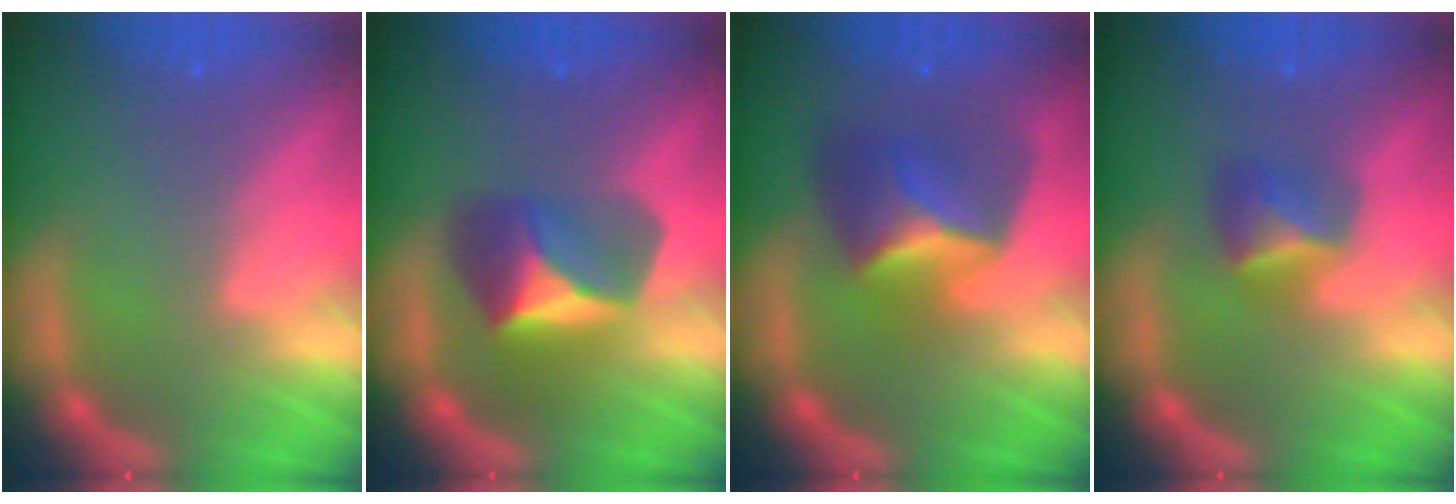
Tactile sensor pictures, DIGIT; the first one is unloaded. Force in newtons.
{"total": 5.4}
{"total": 5.9}
{"total": 2.9}